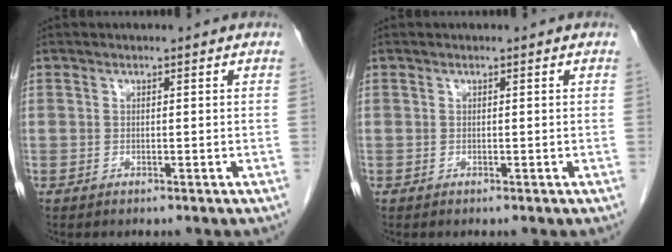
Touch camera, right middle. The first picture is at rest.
{"total": 0.0}